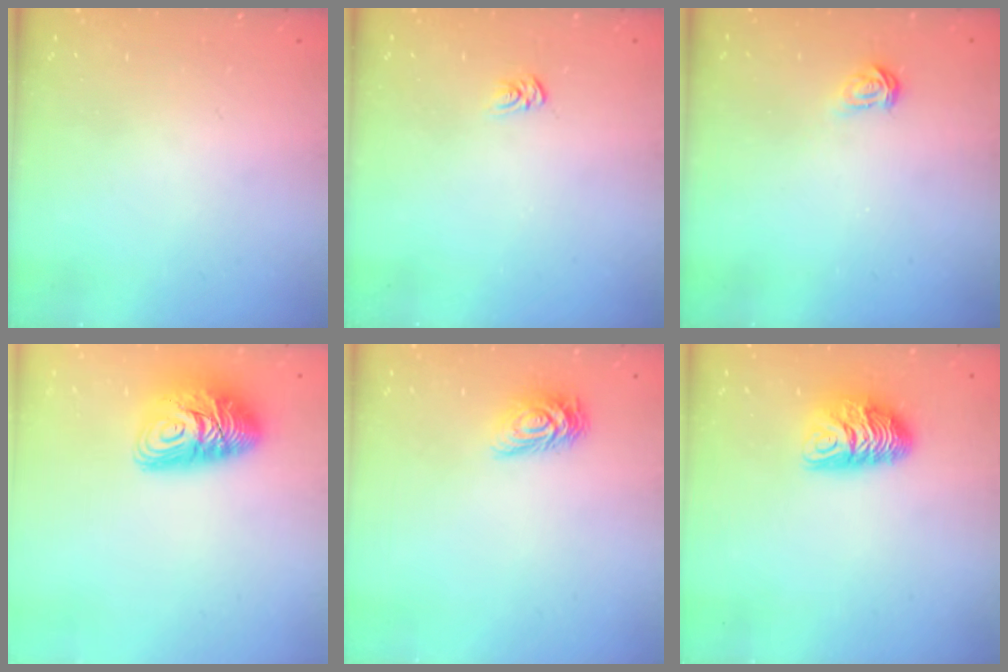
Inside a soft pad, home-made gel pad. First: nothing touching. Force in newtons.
{"total": 2.5, "press": 2.5, "slide": 0.1}
{"total": 2.4, "press": 2.4, "slide": 0.2}
{"total": 11.7, "press": 11.7, "slide": 1.0}
{"total": 5.6, "press": 5.6, "slide": 0.1}
{"total": 9.1, "press": 9.1, "slide": 0.2}